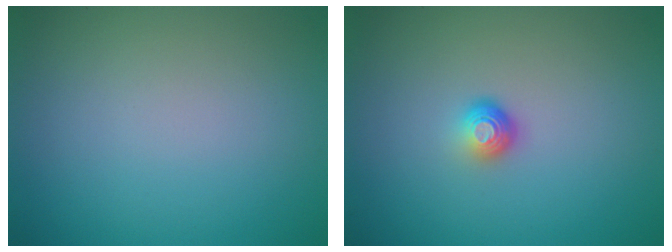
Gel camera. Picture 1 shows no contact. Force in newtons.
{"total": 1.7, "press": 1.1, "slide": 1.3}